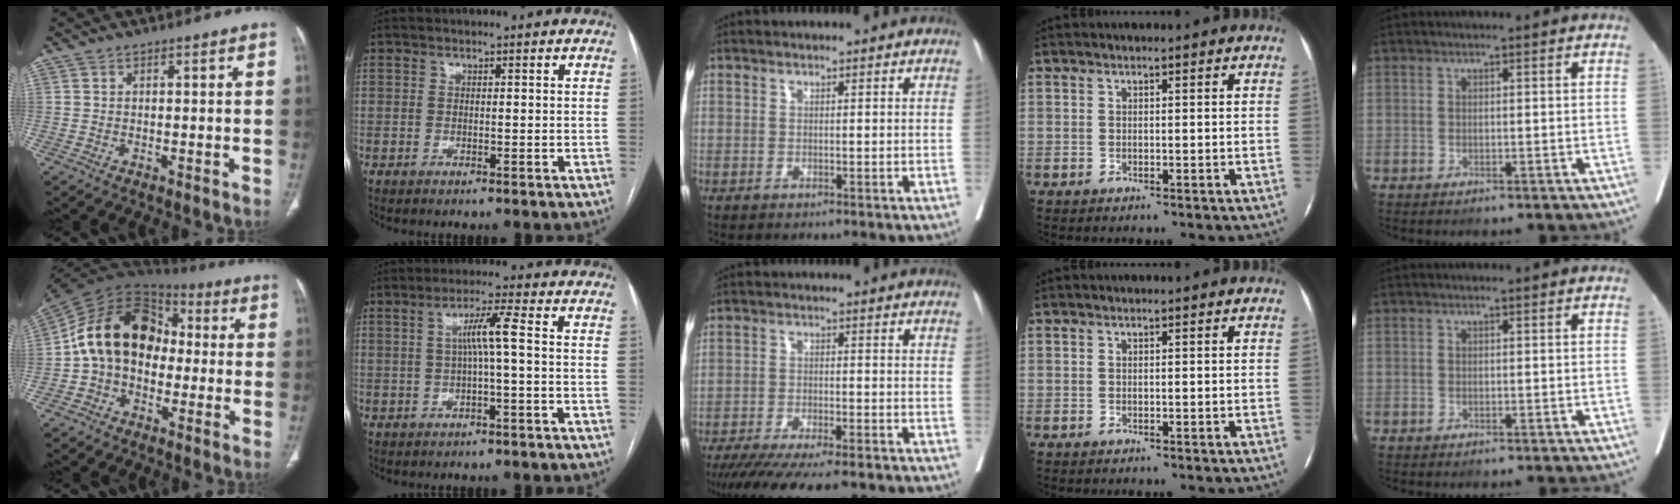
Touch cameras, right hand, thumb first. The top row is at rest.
{"thumb": {"total": 17.3, "force": [-0.5, 12.8, 11.7], "torque": [-0.175, 0.047, -0.023]}, "index": {"total": 4.7, "force": [0.1, -0.5, 4.7], "torque": [-0.082, 0.013, 0.005]}, "middle": {"total": 14.1, "force": [-11.7, 1.8, 7.7], "torque": [-0.119, -0.032, -0.178]}}